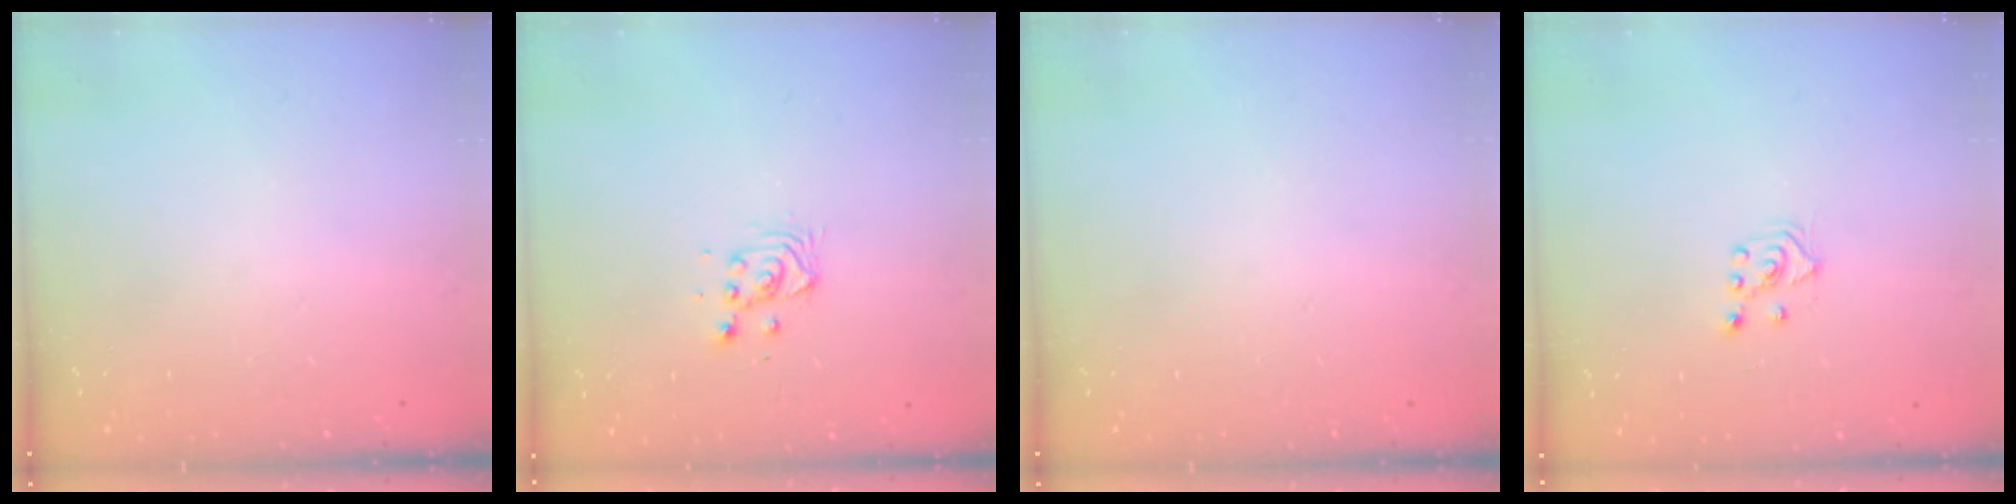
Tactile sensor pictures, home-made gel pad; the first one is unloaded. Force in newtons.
{"total": 3.1, "press": 3.1, "slide": 0.3}
{"total": 0.0}
{"total": 3.0, "press": 2.9, "slide": 0.7}